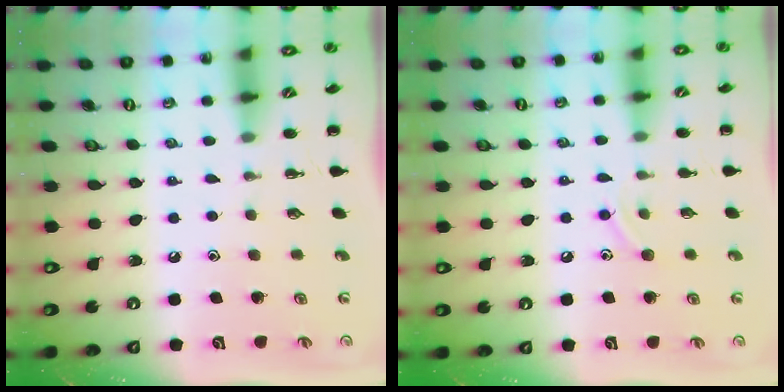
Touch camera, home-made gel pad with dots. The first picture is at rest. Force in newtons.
{"total": 8.3, "press": 8.1, "slide": 1.8}